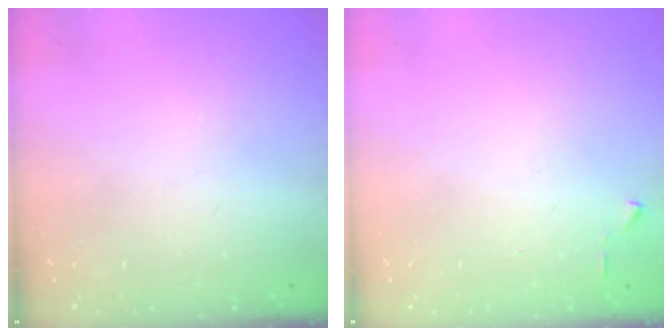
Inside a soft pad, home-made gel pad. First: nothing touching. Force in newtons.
{"total": 3.0, "press": 2.9, "slide": 0.4}